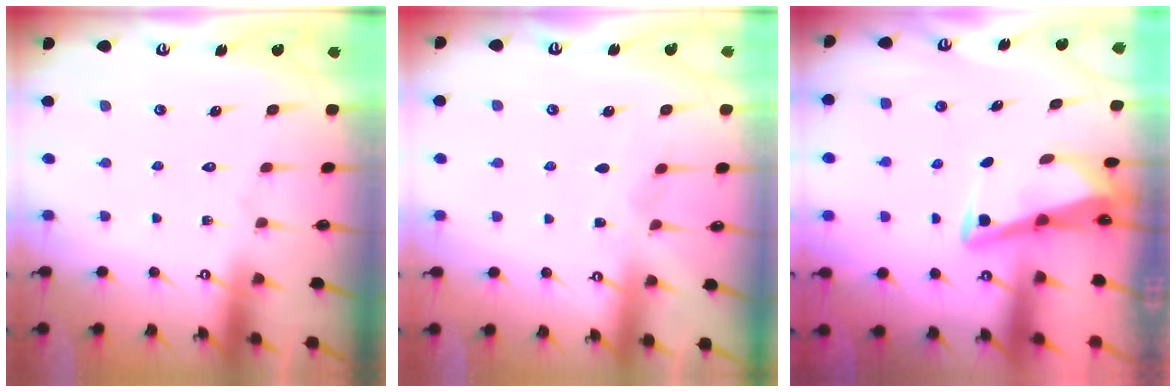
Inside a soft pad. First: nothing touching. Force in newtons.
{"total": 3.2, "press": 3.2, "slide": 0.4}
{"total": 3.3, "press": 3.3, "slide": 0.3}